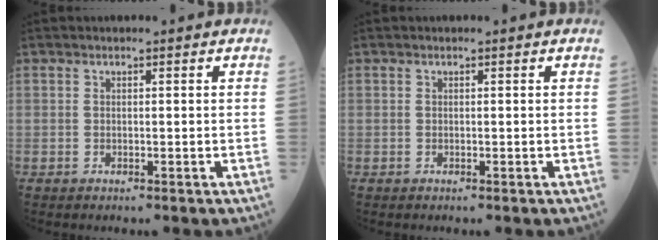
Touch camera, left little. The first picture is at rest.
{"total": 0.0}